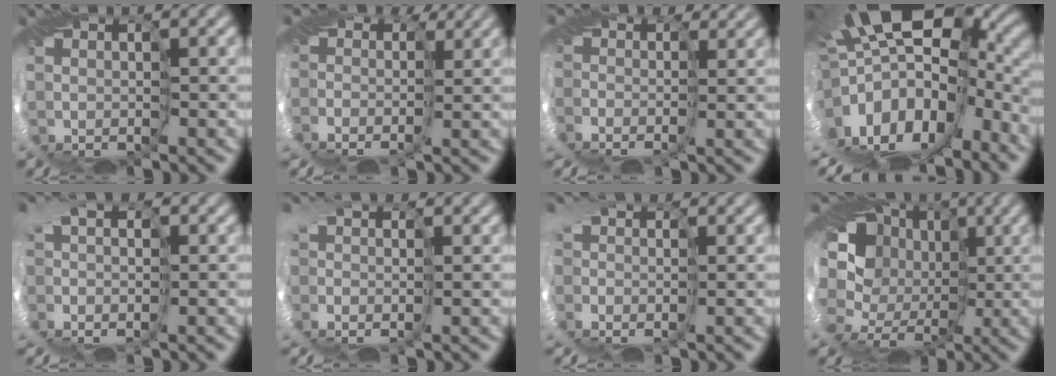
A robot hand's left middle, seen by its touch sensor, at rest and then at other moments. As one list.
[{"total": 4.6, "force": [1.3, 3.7, 2.4], "torque": [-0.028, 0.015, 0.012]}, {"total": 4.1, "force": [1.3, 3.4, 2.0], "torque": [-0.041, 0.009, 0.013]}, {"total": 17.4, "force": [-2.4, 9.4, 14.4], "torque": [-0.252, -0.057, -0.008]}, {"total": 4.0, "force": [-1.3, 2.4, 2.9], "torque": [-0.039, 0.006, -0.024]}, {"total": 2.5, "force": [-0.5, 1.6, 1.9], "torque": [-0.028, 0.003, -0.016]}, {"total": 3.1, "force": [-1.0, 2.2, 2.0], "torque": [-0.031, 0.002, -0.015]}, {"total": 15.6, "force": [-2.3, 13.6, 7.2], "torque": [-0.140, -0.006, -0.063]}]